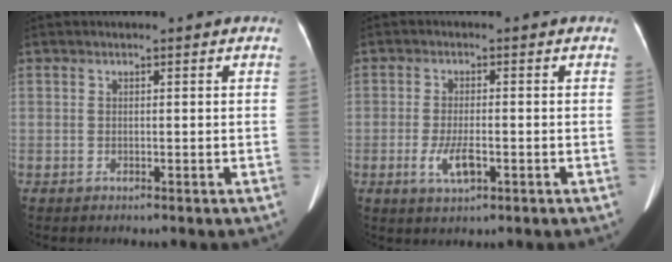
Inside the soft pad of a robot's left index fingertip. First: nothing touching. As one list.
[{"total": 4.3, "force": [-1.4, 1.4, 3.8], "torque": [-0.084, -0.005, -0.019]}]